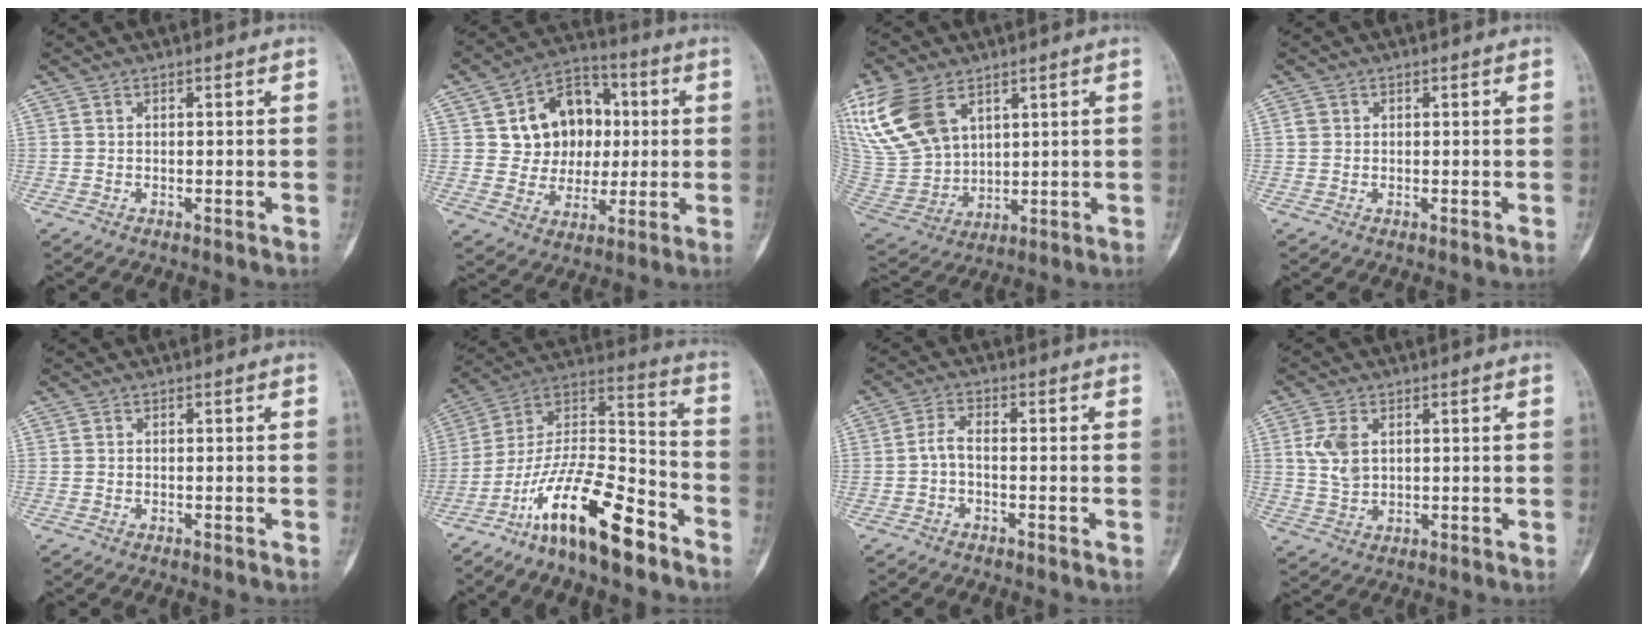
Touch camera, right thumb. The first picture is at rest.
{"total": 15.1, "force": [2.7, 12.2, 8.4], "torque": [-0.075, 0.014, 0.049]}
{"total": 17.2, "force": [8.4, 10.8, 10.4], "torque": [-0.208, -0.027, 0.182]}
{"total": 1.4, "force": [0.3, 1.3, 0.4], "torque": [0.002, 0.001, 0.003]}
{"total": 0.0}
{"total": 18.6, "force": [-12.3, 5.3, 12.9], "torque": [-0.227, 0.092, -0.224]}
{"total": 2.7, "force": [-0.8, 1.1, 2.4], "torque": [-0.047, 0.012, -0.022]}
{"total": 5.7, "force": [1.7, 3.6, 4.1], "torque": [-0.081, -0.004, 0.040]}